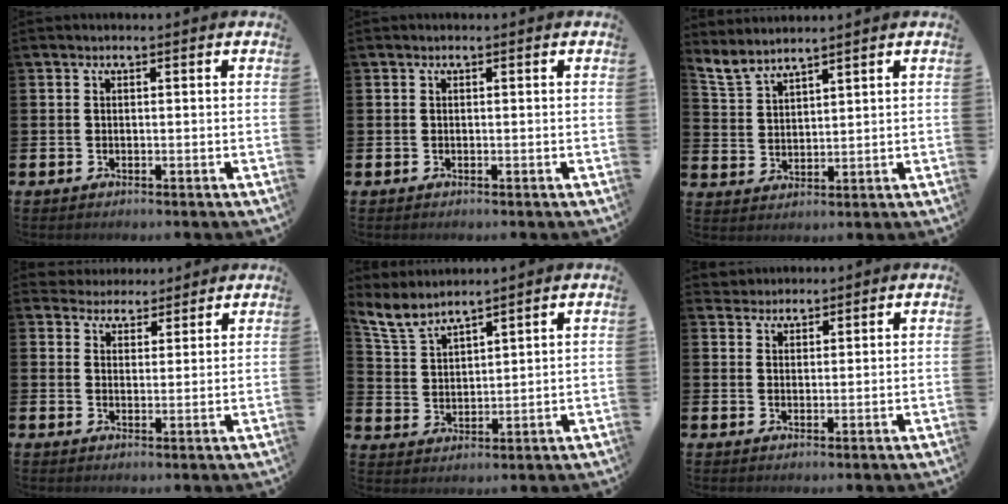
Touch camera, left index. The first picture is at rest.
{"total": 0.0}
{"total": 4.2, "force": [4.1, 0.4, 0.7], "torque": [-0.032, -0.019, 0.075]}
{"total": 3.9, "force": [3.7, 1.2, -0.4], "torque": [-0.006, -0.020, 0.067]}
{"total": 5.3, "force": [5.1, 0.6, 1.3], "torque": [-0.050, -0.023, 0.092]}
{"total": 2.6, "force": [2.5, 0.8, -0.5], "torque": [0.002, -0.003, 0.047]}